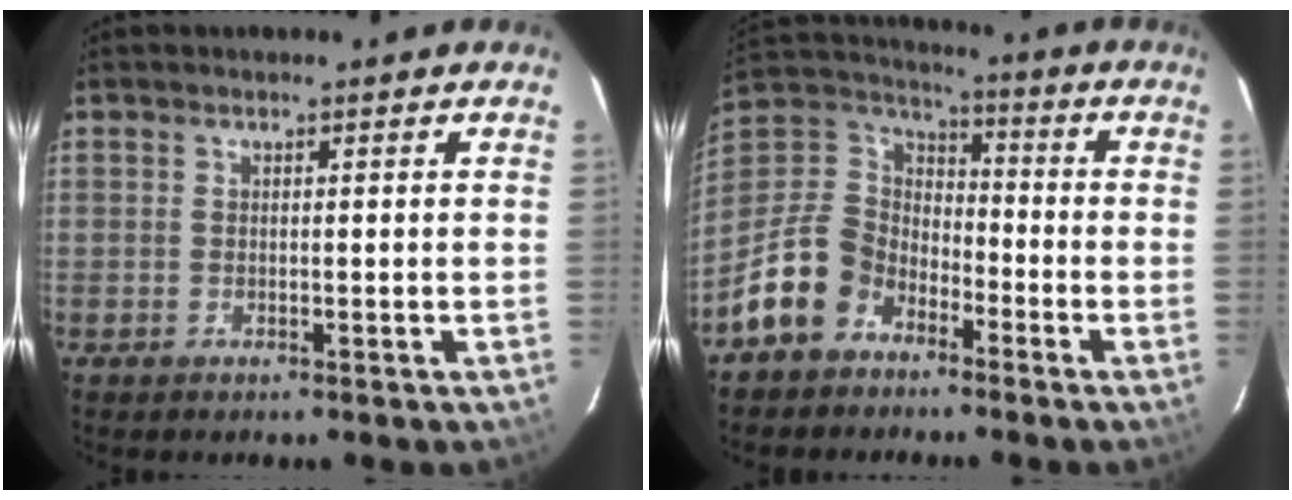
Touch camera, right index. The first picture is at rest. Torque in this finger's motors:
{"motor_torque": [0.64, -0.86, -0.23, -0.17]}